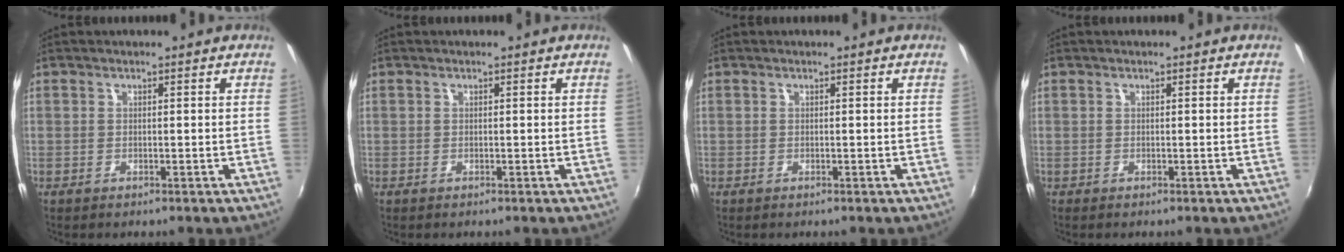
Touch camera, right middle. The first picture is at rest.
{"total": 0.0}
{"total": 0.0}
{"total": 0.0}